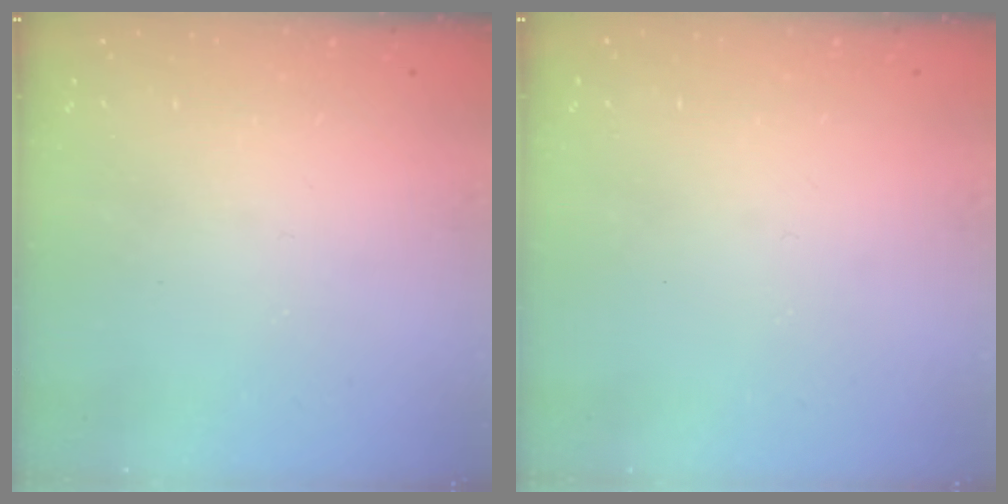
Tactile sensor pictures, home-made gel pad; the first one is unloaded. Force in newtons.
{"total": 0.0}